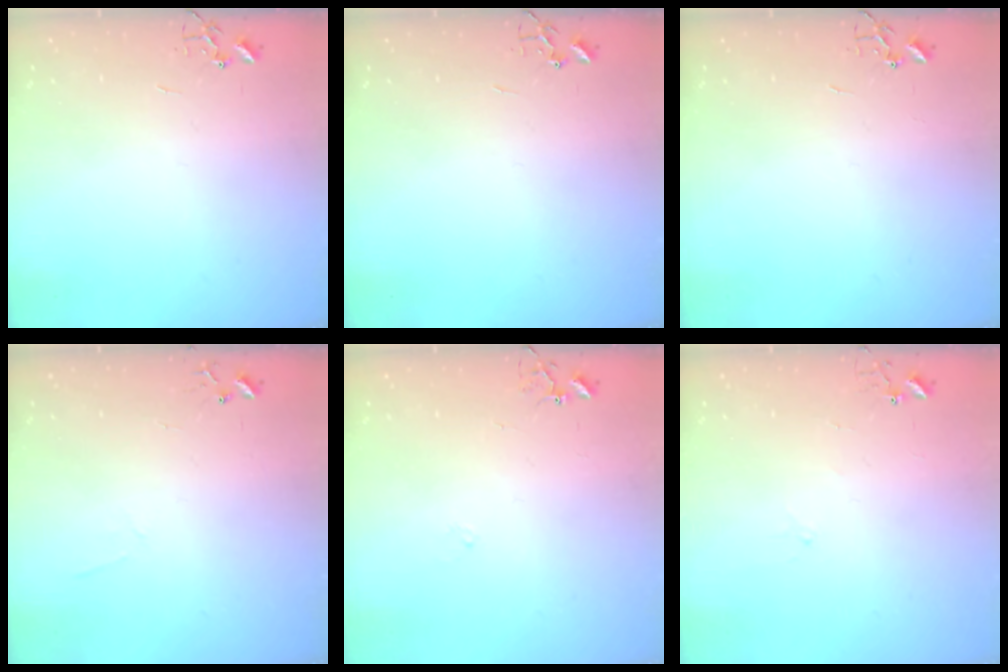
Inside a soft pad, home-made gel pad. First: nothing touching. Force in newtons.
{"total": 0.0}
{"total": 0.0}
{"total": 4.4, "press": 4.4, "slide": 0.4}
{"total": 6.8, "press": 6.8, "slide": 0.5}
{"total": 4.7, "press": 4.6, "slide": 0.4}